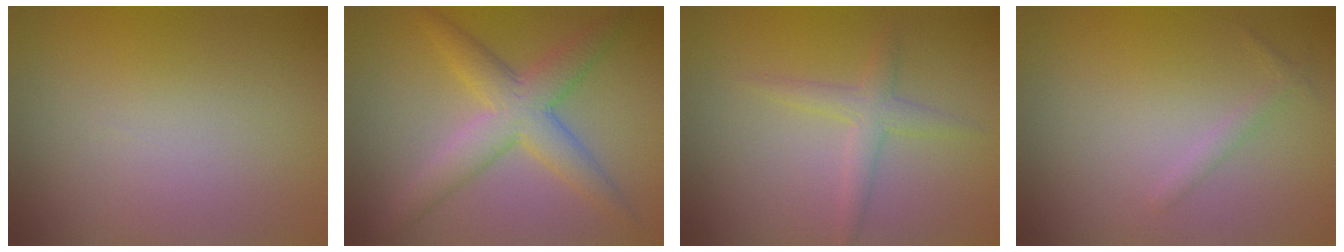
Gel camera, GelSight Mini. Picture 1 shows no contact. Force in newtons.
{"total": 5.4, "press": 5.4, "slide": 0.2}
{"total": 2.2, "press": 2.2, "slide": 0.1}
{"total": 0.9, "press": 0.9, "slide": 0.1}